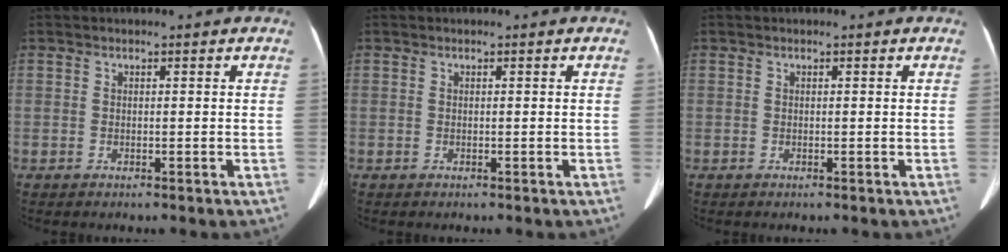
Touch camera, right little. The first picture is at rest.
{"total": 0.0}
{"total": 0.0}